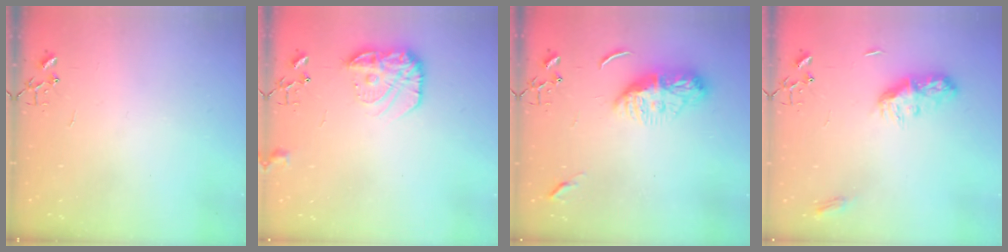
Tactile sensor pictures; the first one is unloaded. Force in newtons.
{"total": 13.9, "press": 13.9, "slide": 1.0}
{"total": 12.5, "press": 12.5, "slide": 1.1}
{"total": 9.9, "press": 9.9, "slide": 0.1}